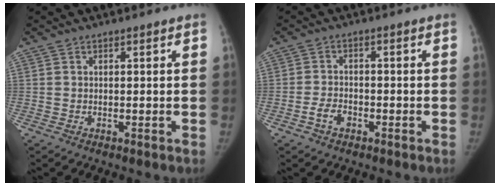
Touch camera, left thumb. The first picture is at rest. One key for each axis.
{"total": 3.4, "fx": -2.1, "fy": 2.2, "fz": 1.7, "tx": -0.030, "ty": 0.018, "tz": -0.037}